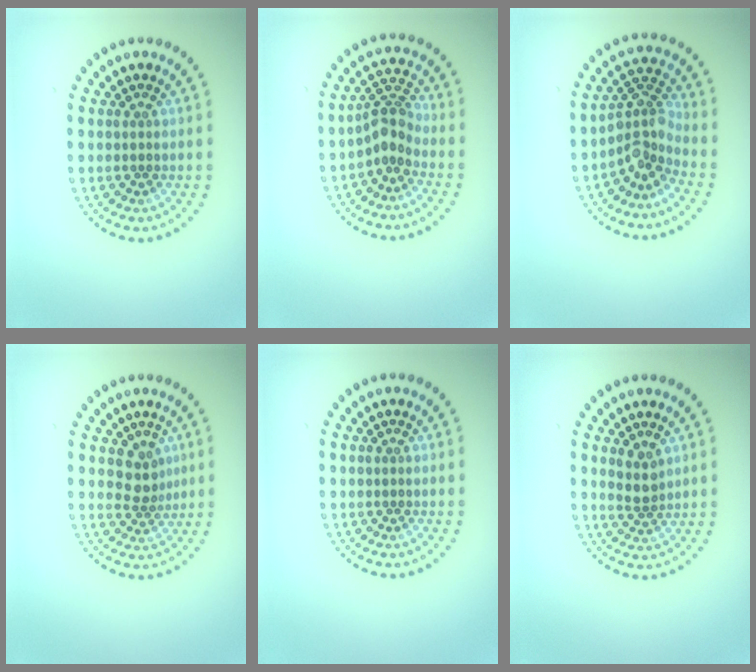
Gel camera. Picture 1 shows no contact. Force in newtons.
{"total": 2.9, "press": 2.2, "slide": 1.8}
{"total": 3.6, "press": 2.6, "slide": 2.5}
{"total": 2.3, "press": 1.8, "slide": 1.5}
{"total": 0.0}
{"total": 1.9, "press": 1.6, "slide": 1.0}